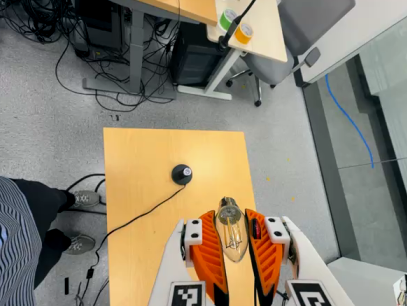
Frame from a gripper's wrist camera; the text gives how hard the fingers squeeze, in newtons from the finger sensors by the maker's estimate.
{"total": 21.2, "left": 25.6, "right": 16.7}